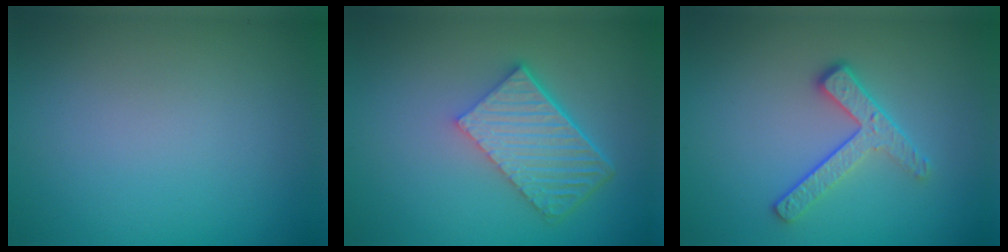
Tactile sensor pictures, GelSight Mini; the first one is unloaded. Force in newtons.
{"total": 6.1, "press": 4.2, "slide": 4.4}
{"total": 2.9, "press": 2.3, "slide": 1.7}